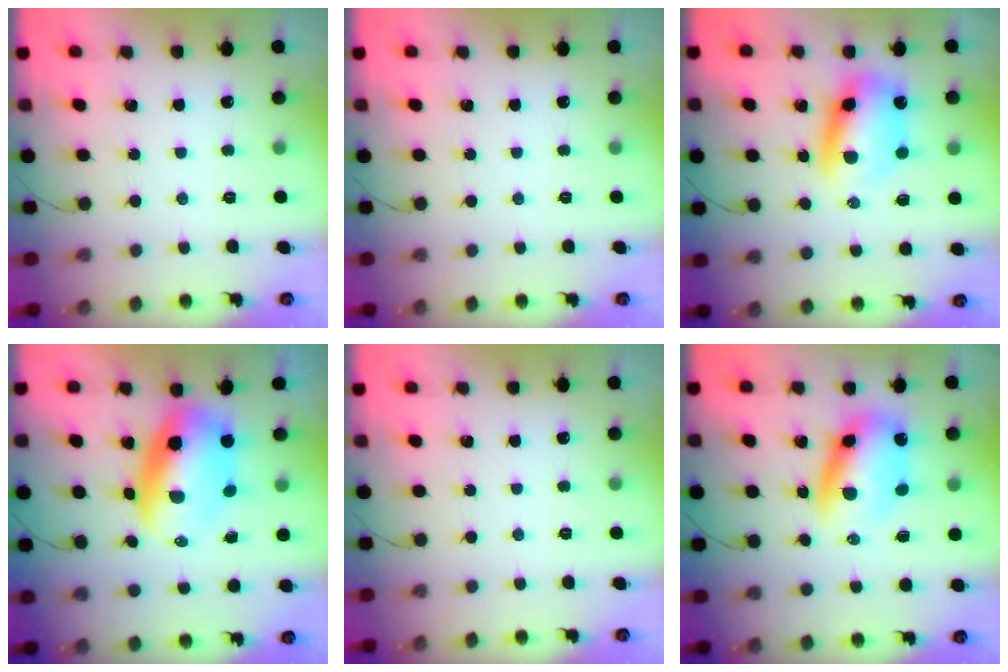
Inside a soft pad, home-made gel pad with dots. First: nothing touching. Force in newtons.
{"total": 0.0}
{"total": 10.0, "press": 9.7, "slide": 2.7}
{"total": 11.0, "press": 10.7, "slide": 2.8}
{"total": 0.0}
{"total": 9.4, "press": 9.0, "slide": 2.7}